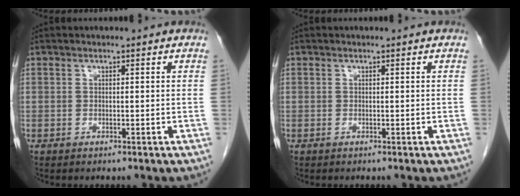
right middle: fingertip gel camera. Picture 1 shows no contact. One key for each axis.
{"total": 0.0}